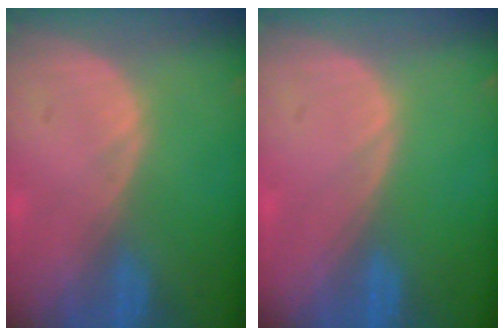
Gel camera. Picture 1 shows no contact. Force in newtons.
{"total": 0.0}